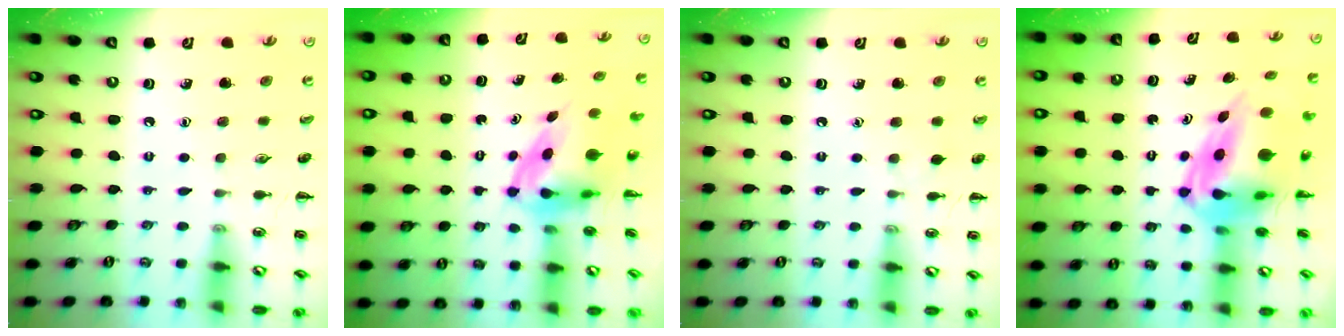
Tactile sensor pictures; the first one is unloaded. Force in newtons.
{"total": 5.0, "press": 4.8, "slide": 1.5}
{"total": 2.4, "press": 2.3, "slide": 0.9}
{"total": 10.1, "press": 9.6, "slide": 3.2}